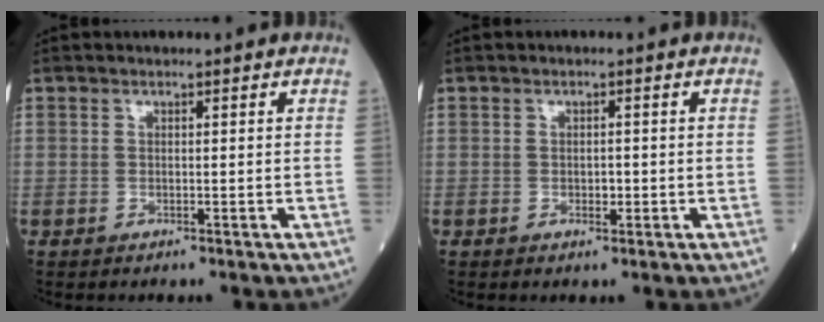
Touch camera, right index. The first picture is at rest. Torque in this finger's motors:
{"motor_torque": [-0.05, -0.02, -0.01, 0.00]}